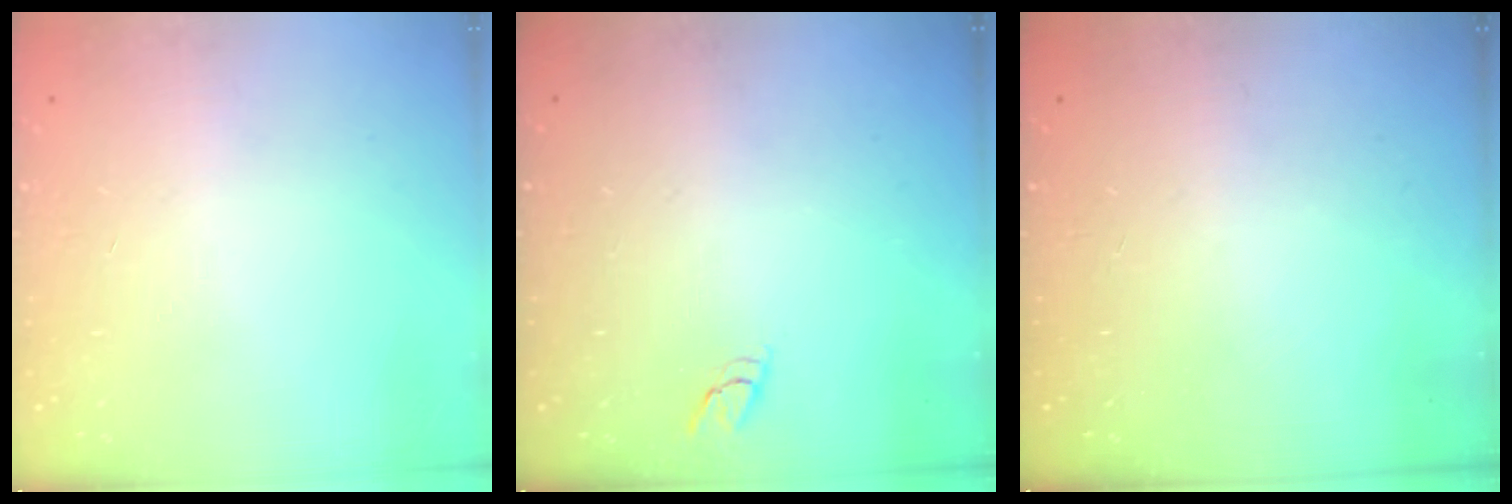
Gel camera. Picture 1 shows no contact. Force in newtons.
{"total": 3.7, "press": 3.7, "slide": 0.3}
{"total": 0.0}